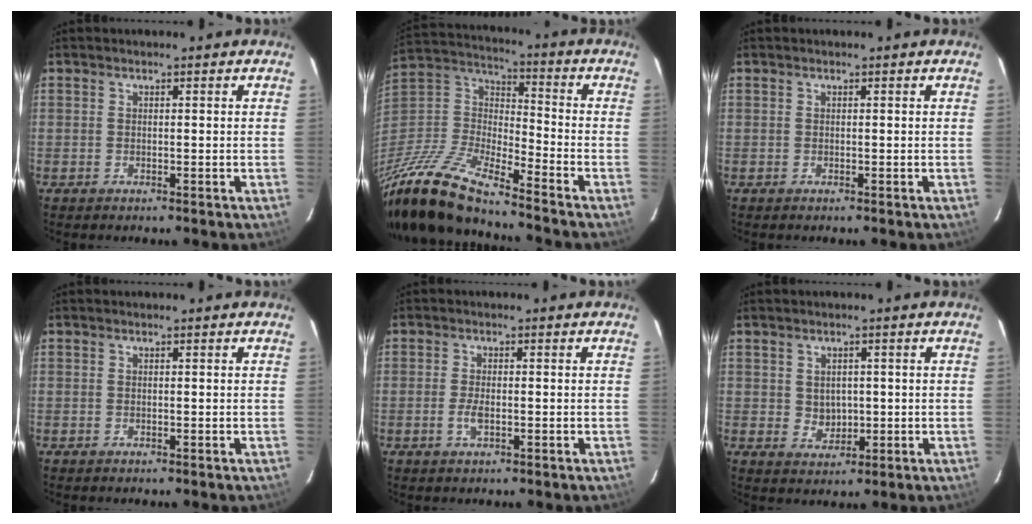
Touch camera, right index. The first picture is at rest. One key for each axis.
{"total": 18.4, "fx": -14.8, "fy": 3.1, "fz": 10.5, "tx": -0.222, "ty": -0.015, "tz": -0.293}
{"total": 0.0}
{"total": 0.0}
{"total": 2.3, "fx": -0.7, "fy": 0.9, "fz": 2.0, "tx": -0.042, "ty": -0.002, "tz": -0.012}
{"total": 3.5, "fx": 0.3, "fy": 3.2, "fz": 1.6, "tx": -0.026, "ty": 0.004, "tz": 0.012}